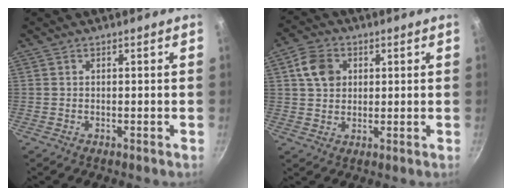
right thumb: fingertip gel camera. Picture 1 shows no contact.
{"total": 7.2, "force": [2.1, 5.6, 3.9], "torque": [-0.054, 0.005, 0.034]}